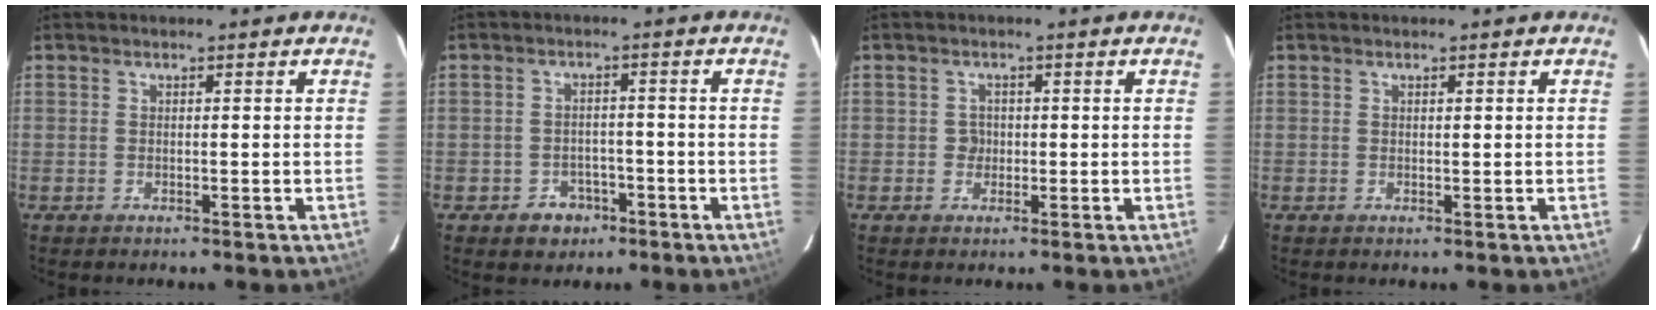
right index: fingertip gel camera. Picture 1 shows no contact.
{"total": 4.1, "force": [-2.2, 3.2, 1.3], "torque": [-0.013, 0.009, -0.026]}
{"total": 1.7, "force": [-0.1, 1.5, 0.6], "torque": [-0.009, 0.004, -0.002]}
{"total": 0.0}